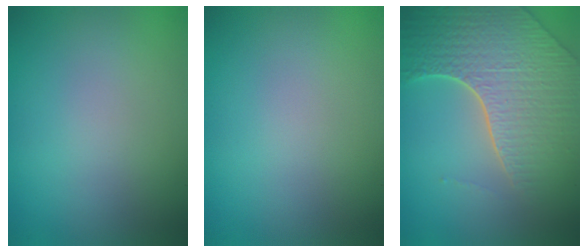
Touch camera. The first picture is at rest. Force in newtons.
{"total": 0.0}
{"total": 8.0, "press": 5.8, "slide": 5.5}